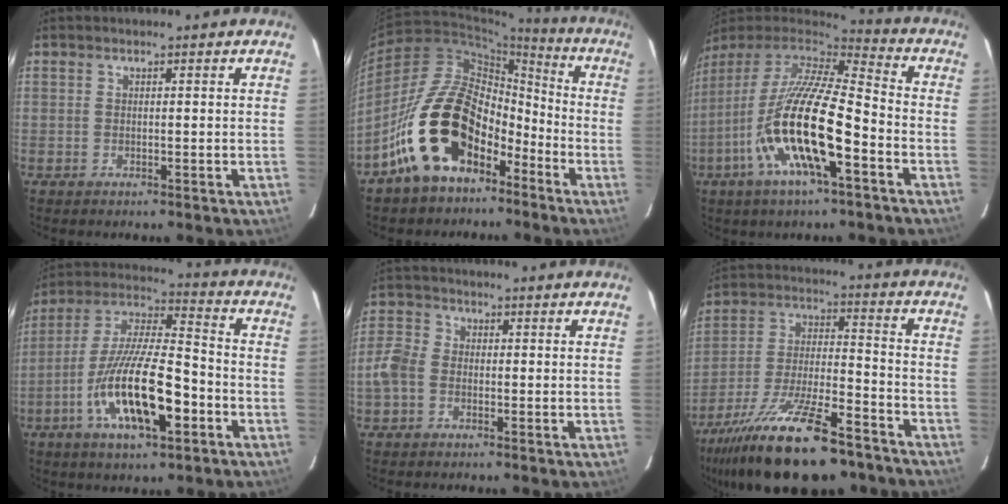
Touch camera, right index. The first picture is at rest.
{"total": 18.8, "force": [-10.4, 11.2, 10.9], "torque": [-0.201, 0.021, -0.172]}
{"total": 20.9, "force": [-7.9, 5.1, 18.6], "torque": [-0.346, -0.036, -0.157]}
{"total": 18.1, "force": [-6.8, 5.4, 15.9], "torque": [-0.309, -0.013, -0.125]}
{"total": 5.4, "force": [-1.9, 4.2, 2.8], "torque": [-0.064, 0.011, -0.043]}
{"total": 23.7, "force": [-17.1, 7.0, 14.9], "torque": [-0.283, -0.039, -0.273]}